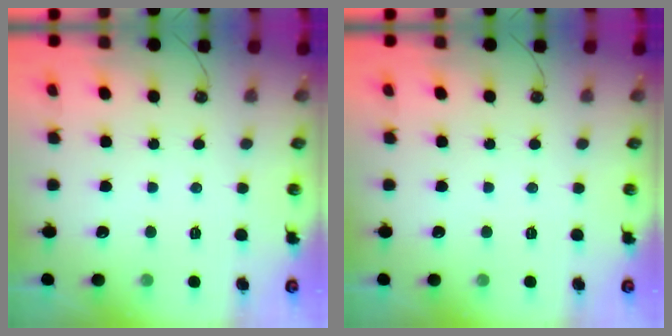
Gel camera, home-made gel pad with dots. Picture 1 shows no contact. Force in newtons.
{"total": 0.0}